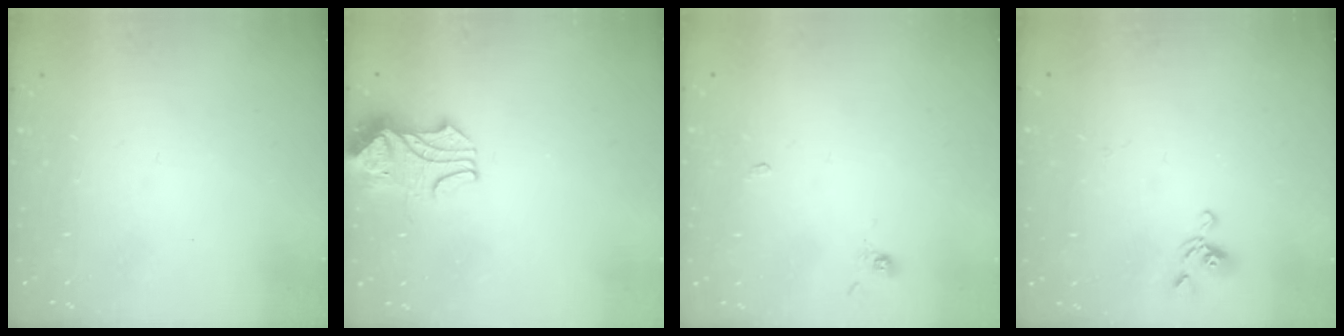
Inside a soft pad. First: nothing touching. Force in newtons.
{"total": 2.2, "press": 2.0, "slide": 0.9}
{"total": 0.0}
{"total": 5.5, "press": 5.5, "slide": 0.5}